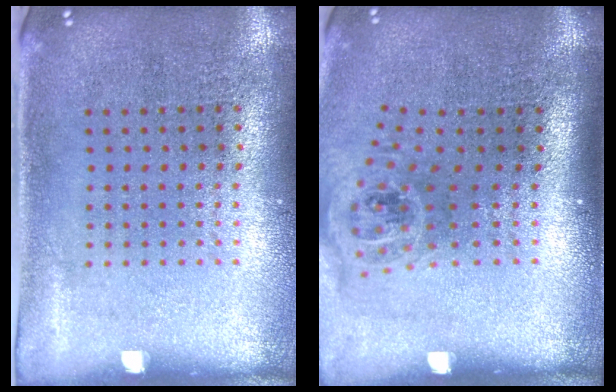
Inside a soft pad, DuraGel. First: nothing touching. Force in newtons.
{"total": 1.3, "press": 1.0, "slide": 0.8}